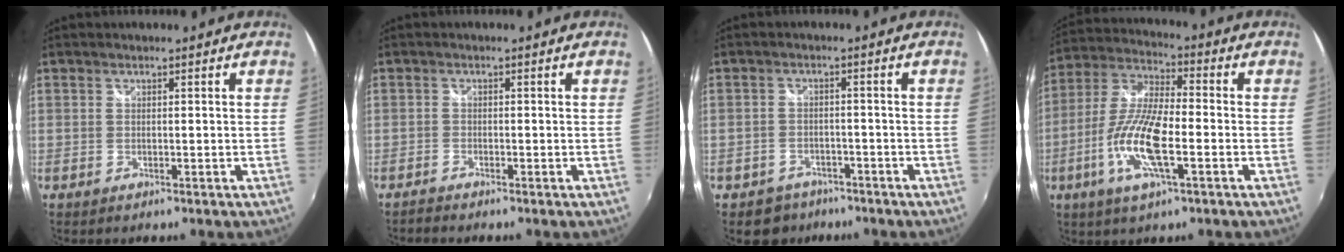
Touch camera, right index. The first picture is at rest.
{"total": 1.3, "force": [-1.3, 0.0, 0.1], "torque": [-0.010, -0.005, -0.028]}
{"total": 5.4, "force": [-3.9, 3.6, 0.4], "torque": [-0.029, 0.014, -0.062]}
{"total": 13.3, "force": [-4.2, 3.4, 12.2], "torque": [-0.256, -0.006, -0.085]}